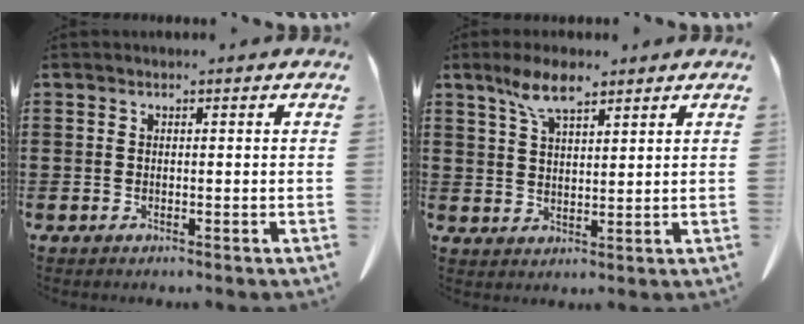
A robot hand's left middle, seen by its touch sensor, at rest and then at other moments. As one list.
[{"total": 6.5, "force": [4.3, 2.4, 4.2], "torque": [-0.094, 0.001, 0.078]}]